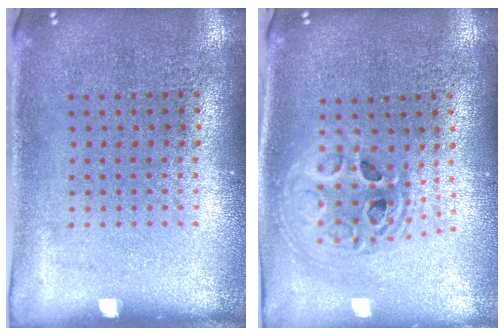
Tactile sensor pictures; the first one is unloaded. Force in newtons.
{"total": 2.0, "press": 1.6, "slide": 1.2}